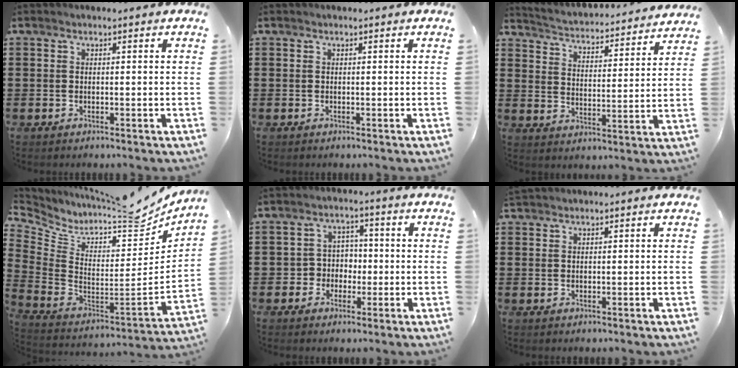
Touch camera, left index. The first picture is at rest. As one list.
[{"total": 0.0}, {"total": 2.9, "force": [2.9, -0.3, -0.1], "torque": [-0.020, -0.035, 0.039]}, {"total": 6.6, "force": [5.4, 2.1, 3.3], "torque": [-0.081, -0.057, 0.080]}, {"total": 4.0, "force": [-1.0, 3.7, 1.0], "torque": [-0.035, 0.010, -0.025]}, {"total": 0.8, "force": [0.8, 0.2, 0.1], "torque": [-0.005, 0.001, 0.015]}]